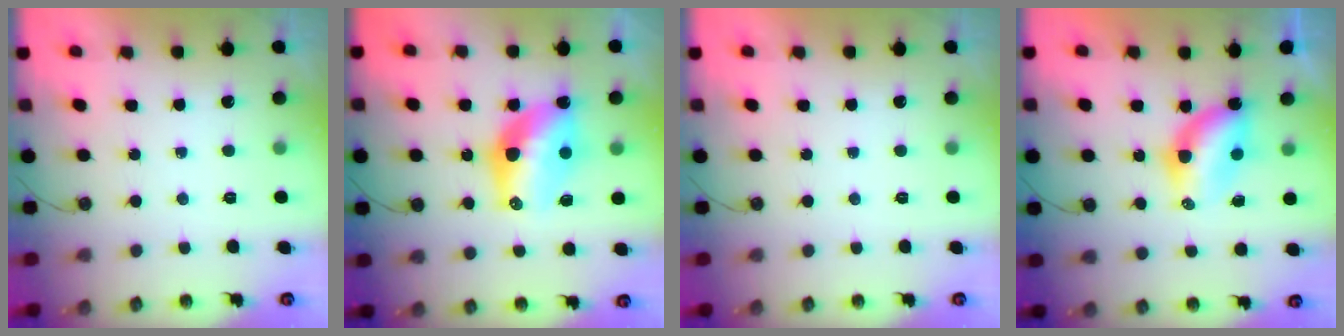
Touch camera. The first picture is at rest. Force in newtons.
{"total": 12.5, "press": 12.5, "slide": 1.0}
{"total": 0.0}
{"total": 7.4, "press": 7.0, "slide": 2.4}